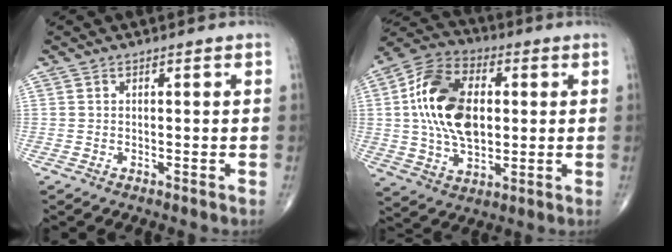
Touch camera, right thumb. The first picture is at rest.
{"total": 17.7, "force": [1.9, 10.8, 13.9], "torque": [-0.241, 0.013, 0.032]}